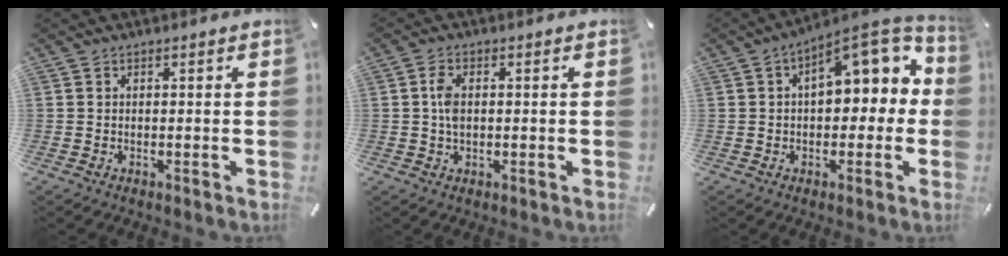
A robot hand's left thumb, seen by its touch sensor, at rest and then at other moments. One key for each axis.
{"total": 3.7, "fx": 0.4, "fy": 2.1, "fz": 3.0, "tx": -0.070, "ty": 0.003, "tz": 0.003}
{"total": 12.0, "fx": 3.8, "fy": 6.7, "fz": 9.2, "tx": -0.113, "ty": -0.028, "tz": 0.062}